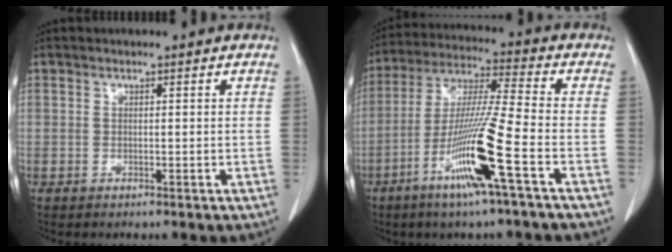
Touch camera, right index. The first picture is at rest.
{"total": 13.9, "force": [-6.1, -1.1, 12.4], "torque": [-0.248, -0.017, -0.118]}